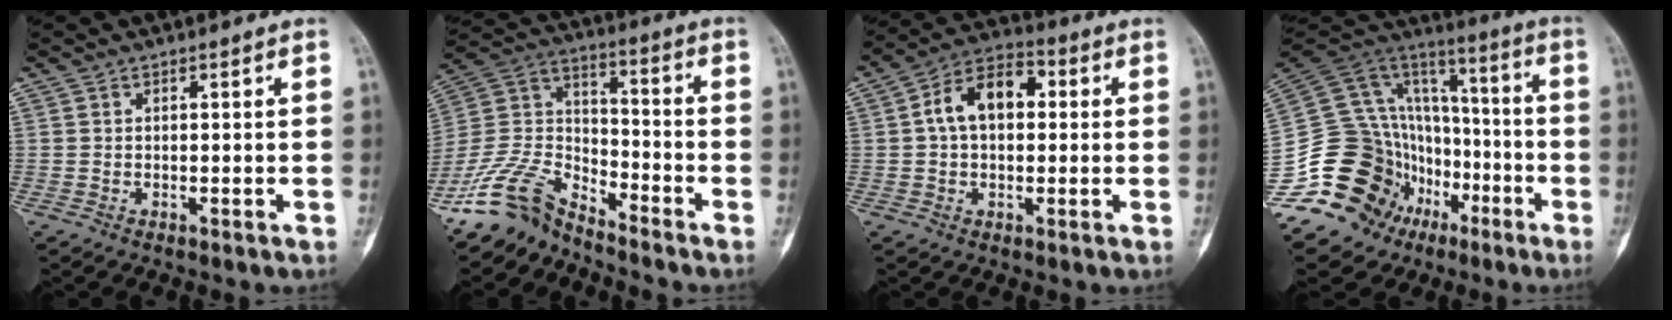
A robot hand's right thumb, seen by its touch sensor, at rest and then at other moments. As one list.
[{"total": 11.8, "force": [-10.4, 4.5, 3.1], "torque": [-0.057, 0.087, -0.218]}, {"total": 10.9, "force": [1.4, 6.9, 8.2], "torque": [-0.130, 0.030, 0.016]}, {"total": 25.5, "force": [-10.7, 20.9, 10.2], "torque": [-0.148, 0.151, -0.170]}]